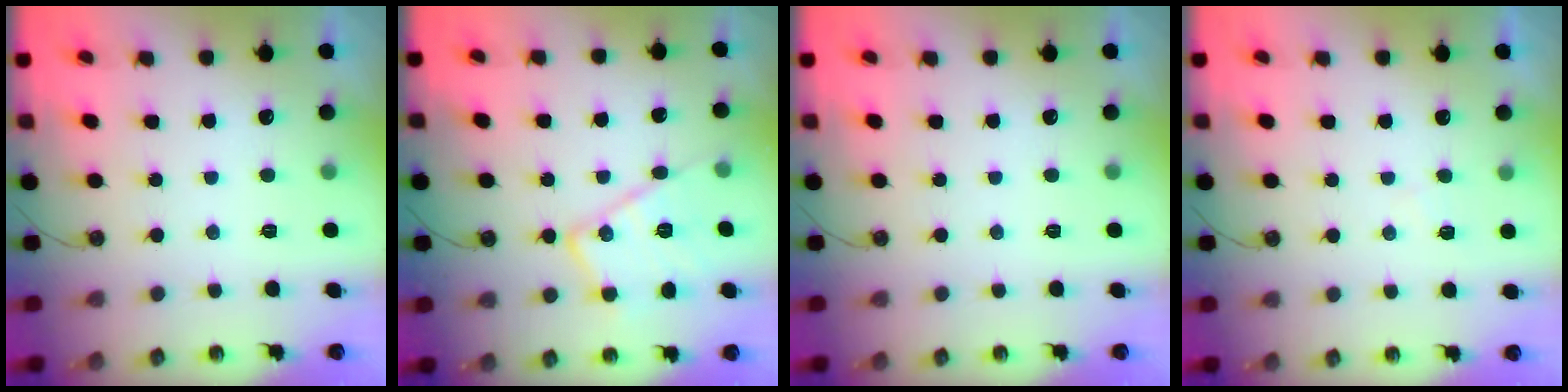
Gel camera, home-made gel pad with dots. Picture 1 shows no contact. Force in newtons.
{"total": 15.3, "press": 15.3, "slide": 0.5}
{"total": 0.0}
{"total": 5.4, "press": 5.4, "slide": 0.7}